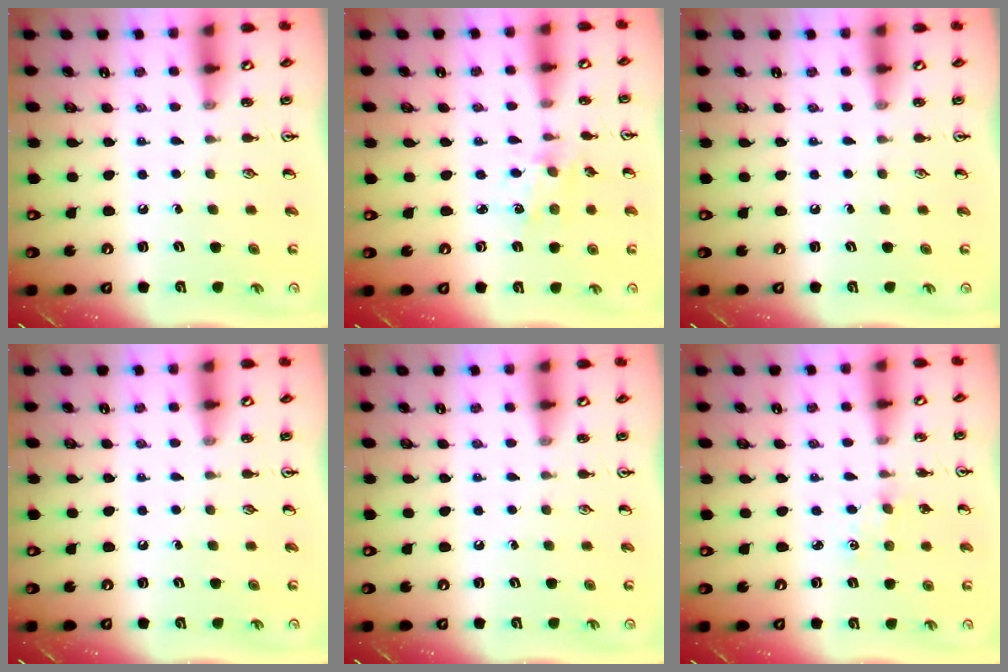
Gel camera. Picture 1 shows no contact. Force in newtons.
{"total": 2.0, "press": 2.0, "slide": 0.5}
{"total": 0.0}
{"total": 0.0}
{"total": 0.0}
{"total": 0.7, "press": 0.7, "slide": 0.1}